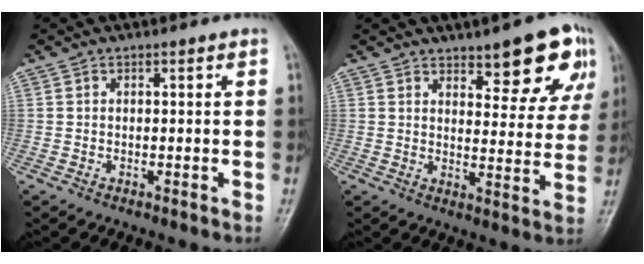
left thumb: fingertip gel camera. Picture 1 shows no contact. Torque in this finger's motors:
{"motor_torque": [0.29, 0.17, 0.22, -0.09, 0.05]}